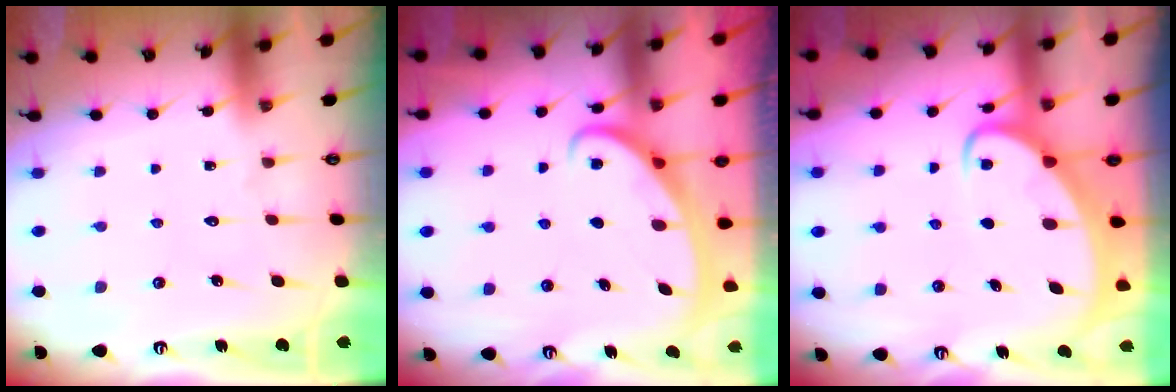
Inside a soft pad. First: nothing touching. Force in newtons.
{"total": 2.5, "press": 2.5, "slide": 0.4}
{"total": 3.4, "press": 3.4, "slide": 0.5}